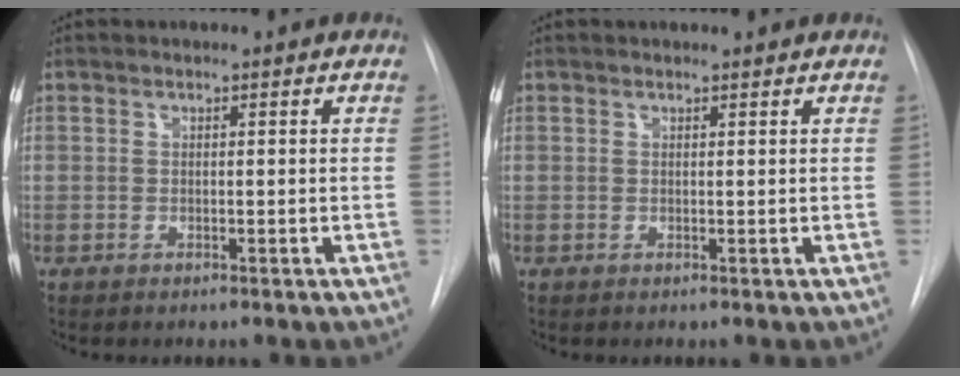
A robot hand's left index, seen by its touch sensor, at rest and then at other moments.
{"total": 1.9, "force": [1.9, 0.1, 0.2], "torque": [-0.007, 0.012, 0.024]}